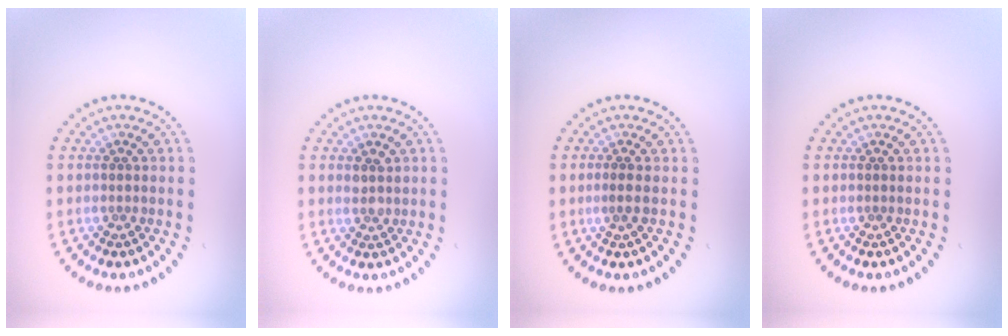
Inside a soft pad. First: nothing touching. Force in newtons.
{"total": 1.4, "press": 1.2, "slide": 0.7}
{"total": 0.6, "press": 0.4, "slide": 0.5}
{"total": 0.0}